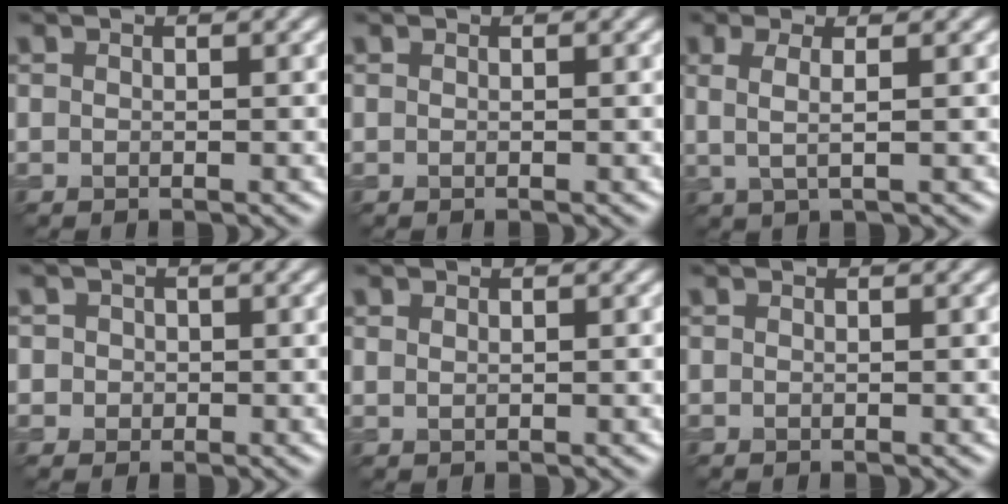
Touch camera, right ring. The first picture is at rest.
{"total": 0.0}
{"total": 2.4, "force": [0.5, 0.7, 2.2], "torque": [-0.047, -0.001, 0.009]}
{"total": 2.1, "force": [0.5, 1.9, 0.7], "torque": [0.006, 0.008, 0.001]}
{"total": 0.7, "force": [0.4, 0.5, 0.3], "torque": [-0.009, -0.002, 0.010]}
{"total": 0.0}